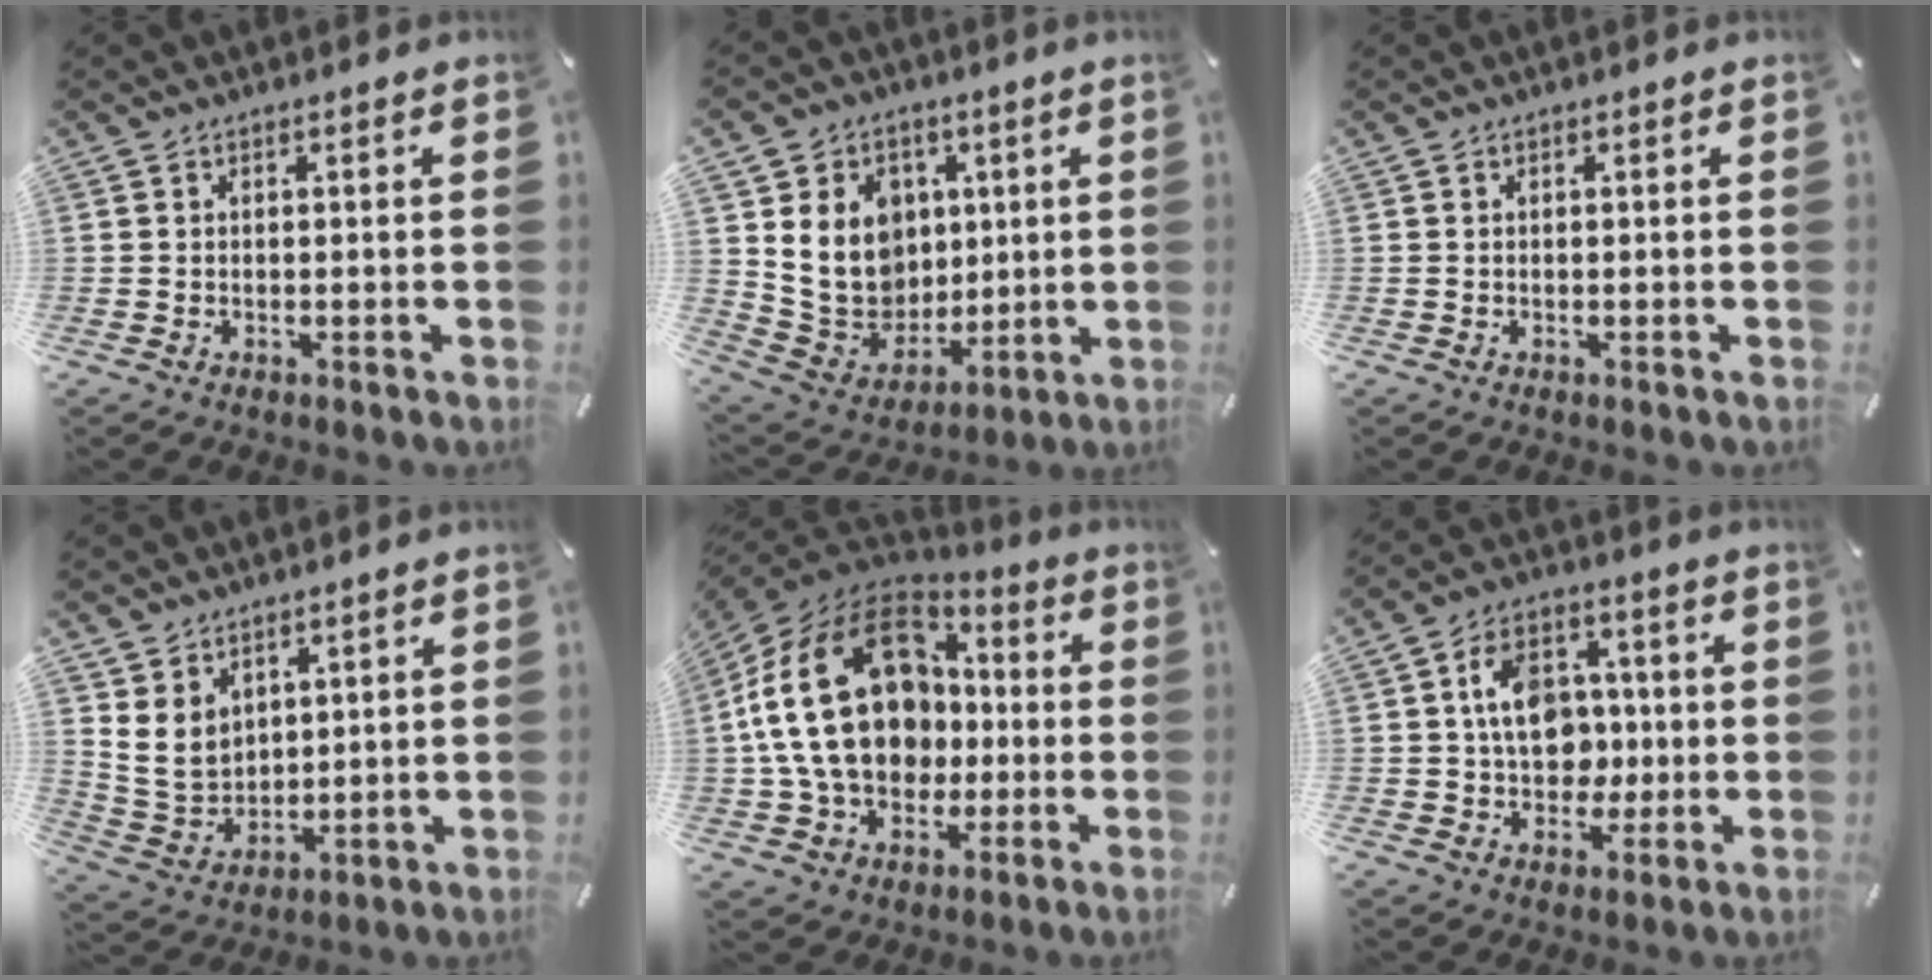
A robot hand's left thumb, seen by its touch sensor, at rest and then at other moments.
{"total": 15.6, "force": [3.8, 13.7, 6.3], "torque": [-0.122, -0.020, 0.082]}
{"total": 0.0}
{"total": 8.5, "force": [4.0, 7.1, 2.3], "torque": [-0.065, -0.027, 0.079]}
{"total": 25.0, "force": [1.5, 18.6, 16.7], "torque": [-0.344, 0.018, 0.030]}
{"total": 11.6, "force": [0.3, 9.5, 6.8], "torque": [-0.096, 0.021, 0.010]}